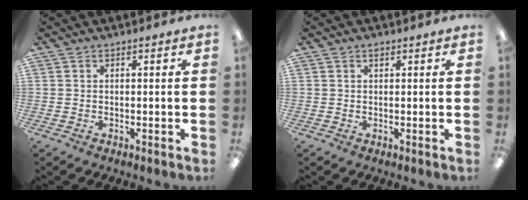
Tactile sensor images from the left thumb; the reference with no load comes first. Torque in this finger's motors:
{"motor_torque": [0.17, 0.04, 0.32, 0.27, 0.00]}